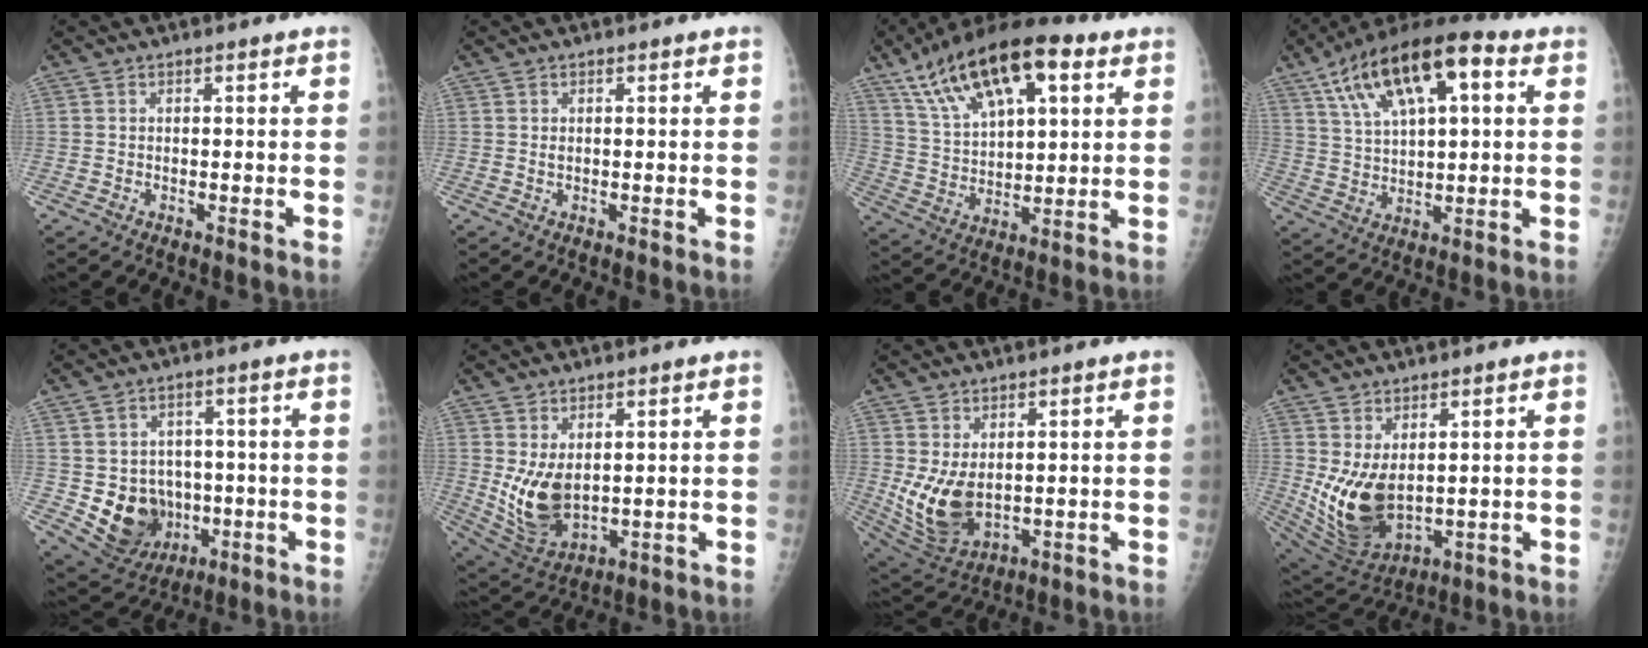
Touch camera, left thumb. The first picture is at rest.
{"total": 0.6, "force": [0.2, 0.3, 0.5], "torque": [-0.008, -0.001, 0.004]}
{"total": 20.8, "force": [10.7, 9.2, 15.3], "torque": [-0.246, -0.010, 0.189]}
{"total": 18.8, "force": [7.8, 8.0, 15.1], "torque": [-0.250, 0.010, 0.133]}
{"total": 11.6, "force": [-1.5, 9.9, 5.7], "torque": [-0.057, 0.003, -0.002]}
{"total": 9.6, "force": [1.4, 5.8, 7.5], "torque": [-0.130, -0.023, 0.049]}
{"total": 10.0, "force": [0.6, 6.4, 7.6], "torque": [-0.138, -0.020, 0.034]}
{"total": 11.5, "force": [1.5, 7.0, 9.0], "torque": [-0.157, -0.026, 0.055]}